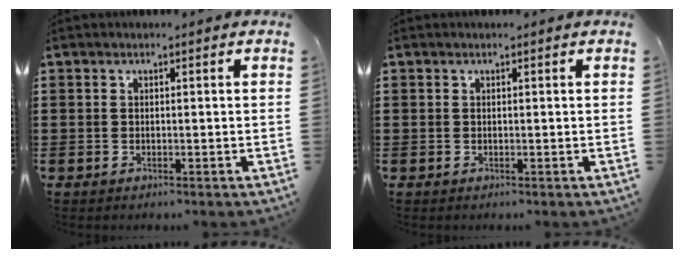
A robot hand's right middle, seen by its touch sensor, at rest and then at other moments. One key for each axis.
{"total": 0.0}